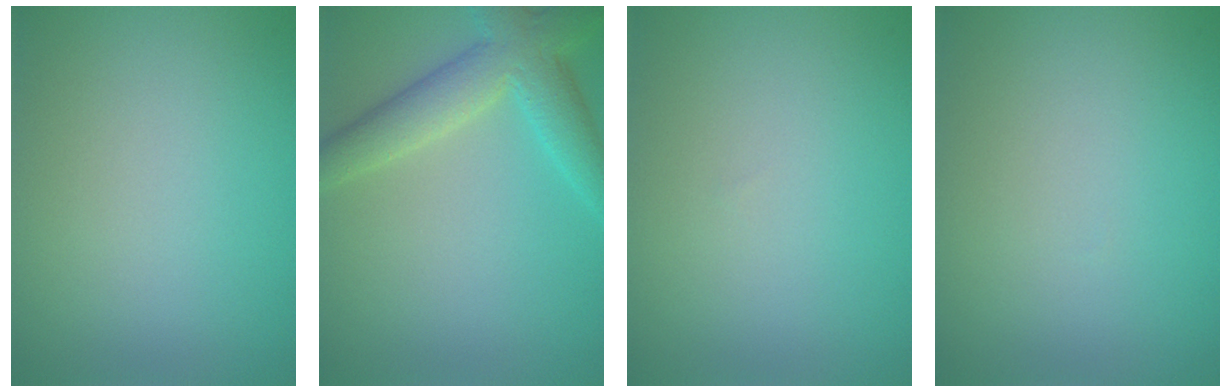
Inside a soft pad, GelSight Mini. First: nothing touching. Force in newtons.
{"total": 5.2, "press": 5.2, "slide": 0.3}
{"total": 0.0}
{"total": 0.0}